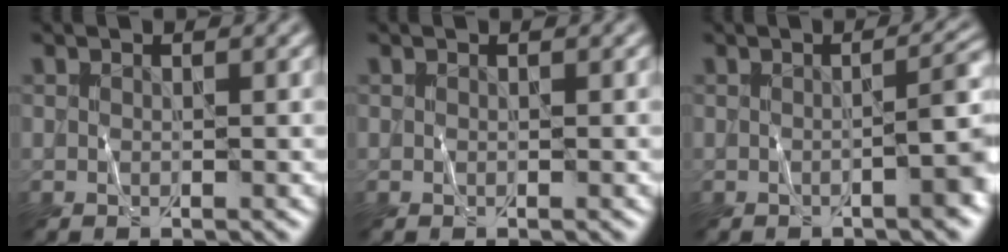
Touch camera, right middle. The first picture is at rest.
{"total": 0.0}
{"total": 3.9, "force": [-0.9, 0.8, 3.7], "torque": [-0.043, 0.013, -0.016]}